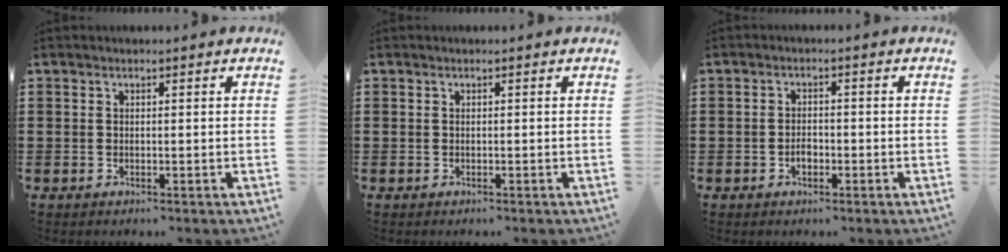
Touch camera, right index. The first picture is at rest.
{"total": 0.0}
{"total": 1.9, "force": [-0.8, 1.1, 1.3], "torque": [-0.026, 0.003, -0.016]}